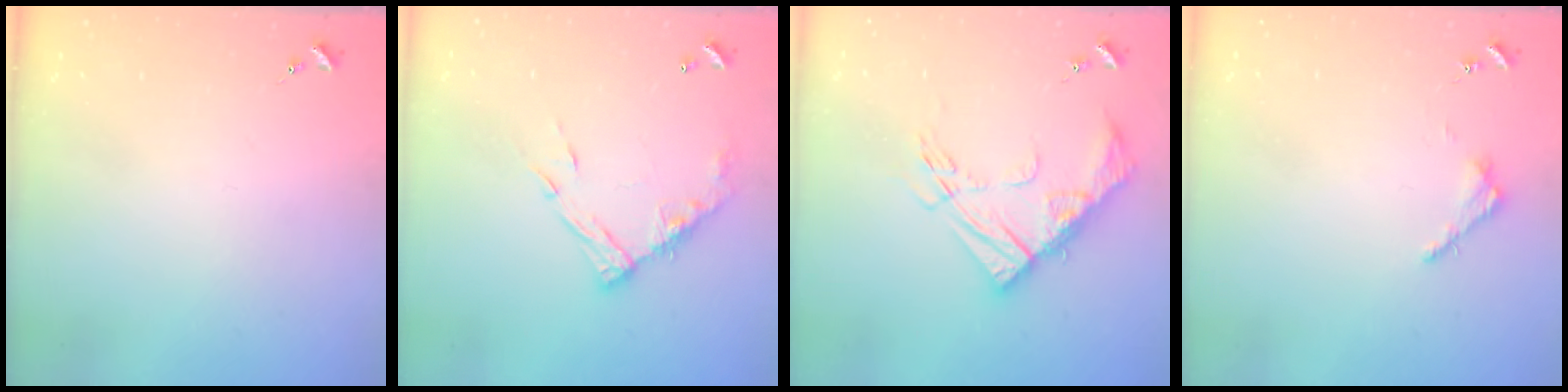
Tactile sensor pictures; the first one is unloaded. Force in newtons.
{"total": 13.3, "press": 13.3, "slide": 1.1}
{"total": 17.2, "press": 17.1, "slide": 1.6}
{"total": 3.2, "press": 3.2, "slide": 0.4}